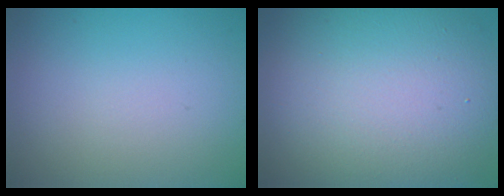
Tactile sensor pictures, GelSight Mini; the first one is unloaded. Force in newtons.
{"total": 12.9, "press": 12.8, "slide": 1.4}